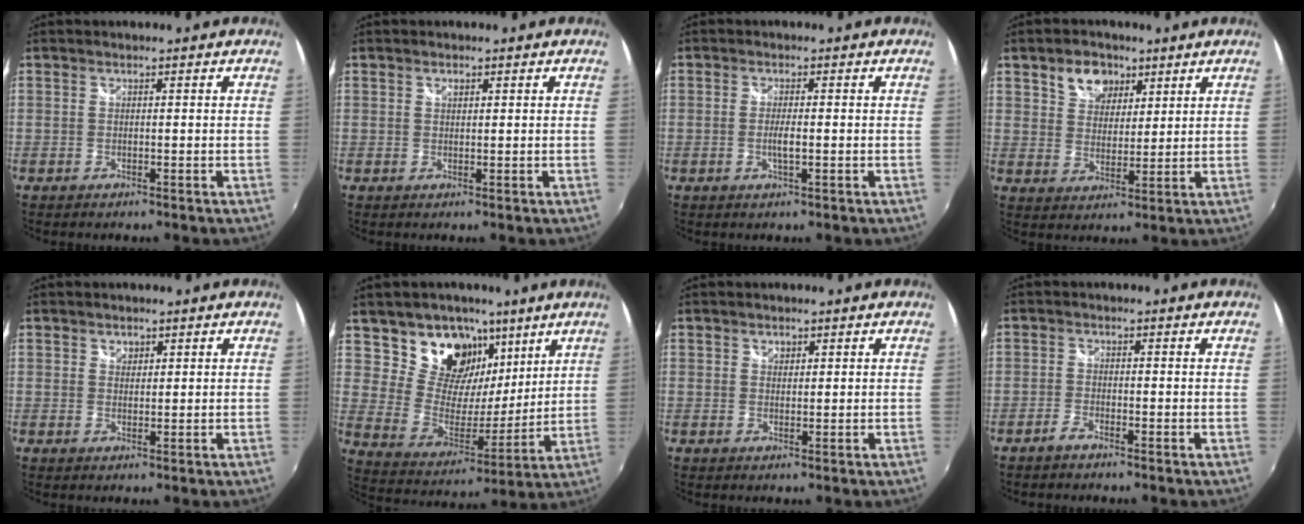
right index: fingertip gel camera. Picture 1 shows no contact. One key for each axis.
{"total": 1.0, "fx": 0.5, "fy": 0.6, "fz": 0.5, "tx": -0.007, "ty": 0.002, "tz": 0.009}
{"total": 2.5, "fx": -0.4, "fy": 0.3, "fz": 2.4, "tx": -0.045, "ty": -0.005, "tz": -0.008}
{"total": 7.0, "fx": 4.0, "fy": 4.9, "fz": 2.9, "tx": -0.046, "ty": 0.016, "tz": 0.071}
{"total": 1.5, "fx": 0.9, "fy": 1.2, "fz": 0.3, "tx": -0.001, "ty": 0.004, "tz": 0.013}
{"total": 15.8, "fx": 9.6, "fy": 10.9, "fz": 6.4, "tx": -0.122, "ty": -0.009, "tz": 0.176}
{"total": 1.2, "fx": 0.7, "fy": 1.0, "fz": 0.3, "tx": -0.001, "ty": 0.003, "tz": 0.010}
{"total": 1.7, "fx": -1.5, "fy": 0.4, "fz": 0.8, "tx": -0.026, "ty": 0.002, "tz": -0.033}